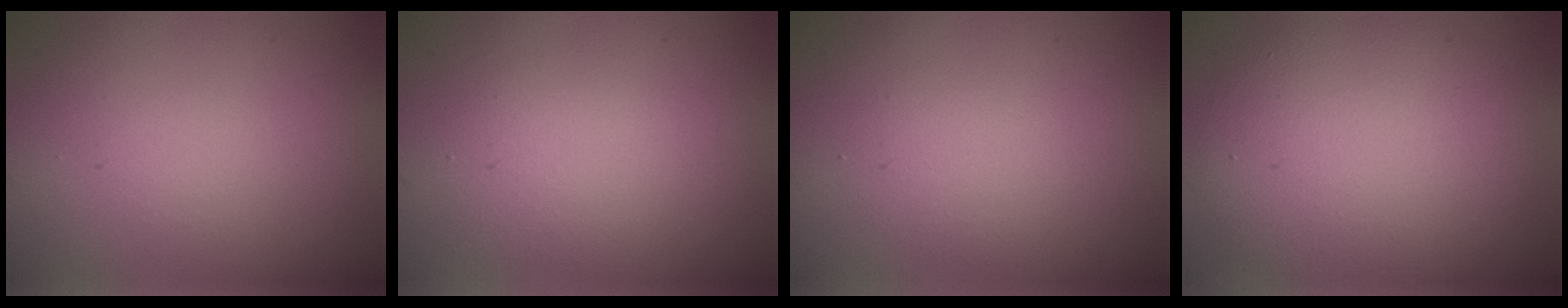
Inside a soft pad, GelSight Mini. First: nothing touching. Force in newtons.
{"total": 3.4, "press": 3.4, "slide": 0.3}
{"total": 2.2, "press": 2.2, "slide": 0.1}
{"total": 8.6, "press": 8.6, "slide": 0.3}